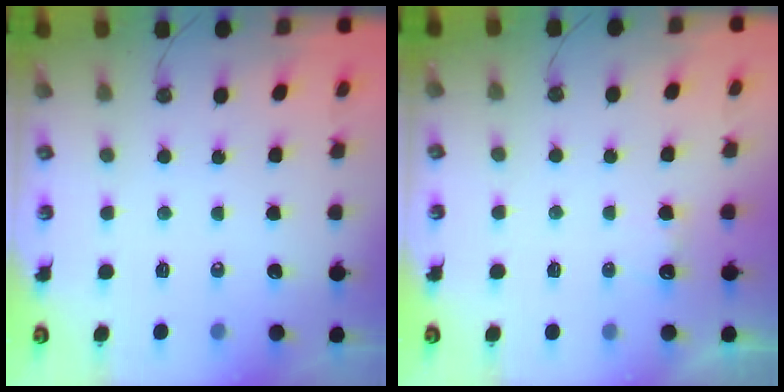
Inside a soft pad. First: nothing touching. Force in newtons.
{"total": 2.9, "press": 2.7, "slide": 0.9}